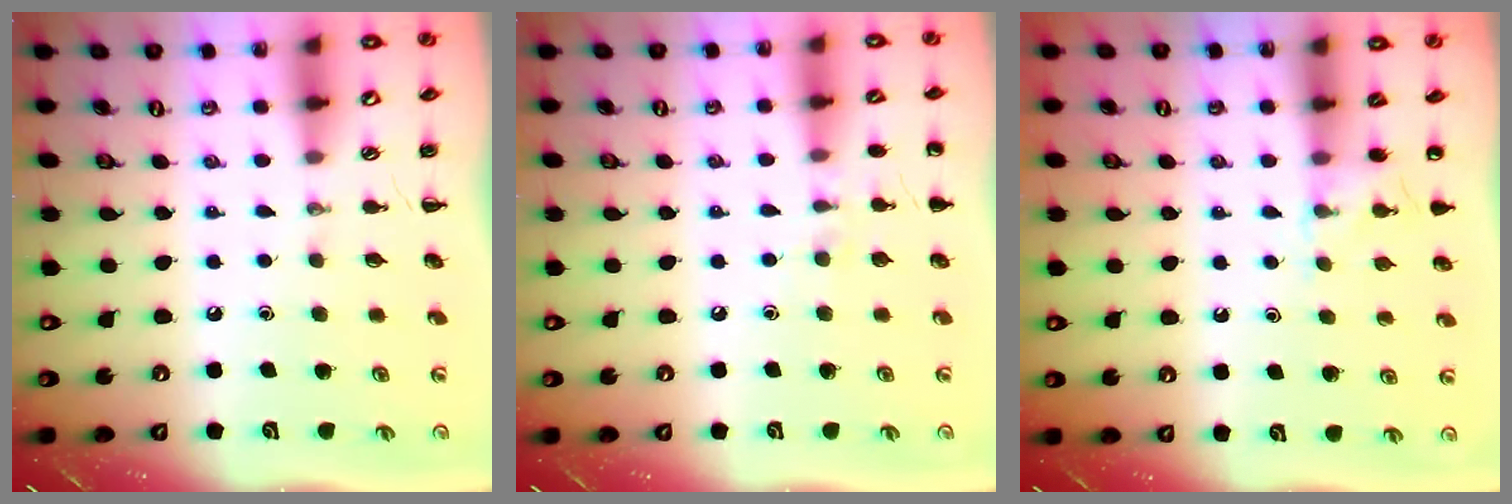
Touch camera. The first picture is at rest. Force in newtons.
{"total": 6.2, "press": 6.0, "slide": 1.7}
{"total": 5.7, "press": 5.4, "slide": 1.8}